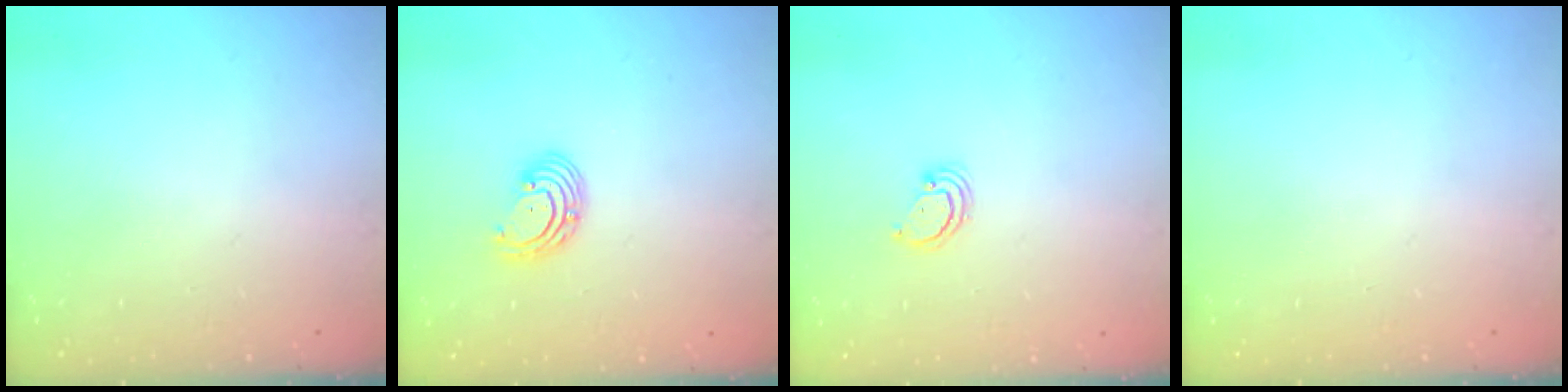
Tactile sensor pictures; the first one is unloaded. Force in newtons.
{"total": 3.9, "press": 3.9, "slide": 0.3}
{"total": 2.3, "press": 2.3, "slide": 0.2}
{"total": 0.0}